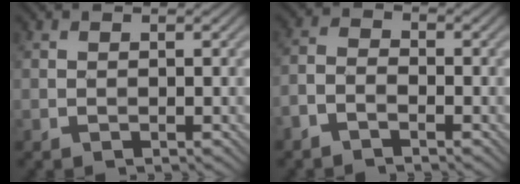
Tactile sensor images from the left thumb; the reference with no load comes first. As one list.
[{"total": 2.8, "force": [-2.2, 0.9, 1.3], "torque": [-0.029, -0.001, -0.056]}]